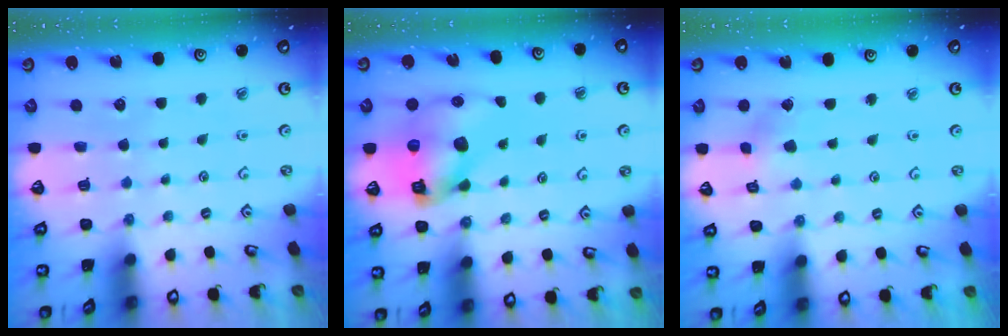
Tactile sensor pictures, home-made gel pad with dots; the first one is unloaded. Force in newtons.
{"total": 12.5, "press": 12.3, "slide": 1.9}
{"total": 2.1, "press": 2.1, "slide": 0.2}